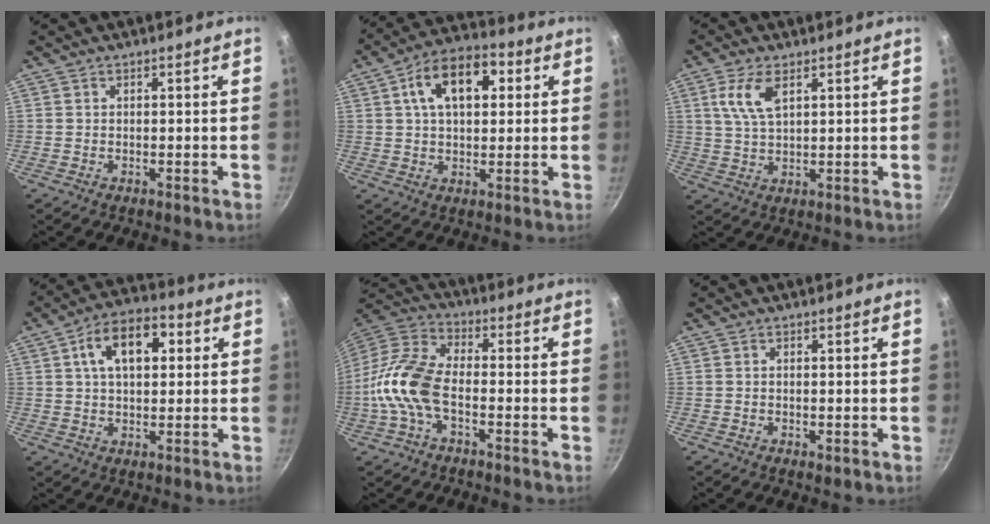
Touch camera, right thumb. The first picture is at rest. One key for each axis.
{"total": 13.3, "fx": 3.7, "fy": 7.9, "fz": 10.1, "tx": -0.133, "ty": 0.015, "tz": 0.047}
{"total": 6.9, "fx": 2.8, "fy": 3.2, "fz": 5.4, "tx": -0.109, "ty": -0.005, "tz": 0.059}
{"total": 12.1, "fx": 3.2, "fy": 7.1, "fz": 9.2, "tx": -0.120, "ty": 0.016, "tz": 0.040}
{"total": 12.7, "fx": -3.5, "fy": 6.7, "fz": 10.2, "tx": -0.200, "ty": 0.039, "tz": -0.086}
{"total": 0.8, "fx": -0.1, "fy": 0.3, "fz": 0.7, "tx": -0.010, "ty": -0.002, "tz": -0.003}